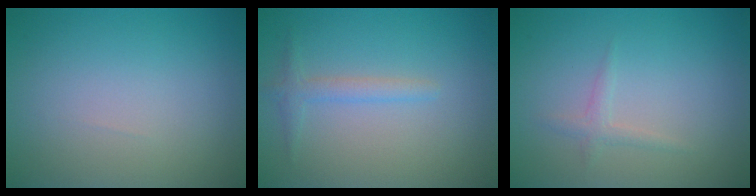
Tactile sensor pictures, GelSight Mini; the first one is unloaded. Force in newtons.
{"total": 1.6, "press": 1.6, "slide": 0.1}
{"total": 1.1, "press": 1.0, "slide": 0.1}